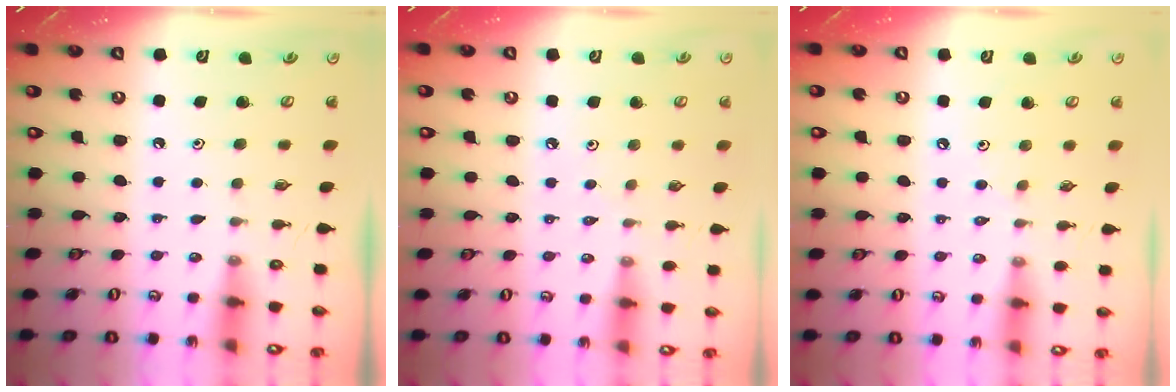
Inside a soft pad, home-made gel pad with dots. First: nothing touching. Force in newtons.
{"total": 2.2, "press": 2.1, "slide": 0.4}
{"total": 2.7, "press": 2.6, "slide": 0.5}